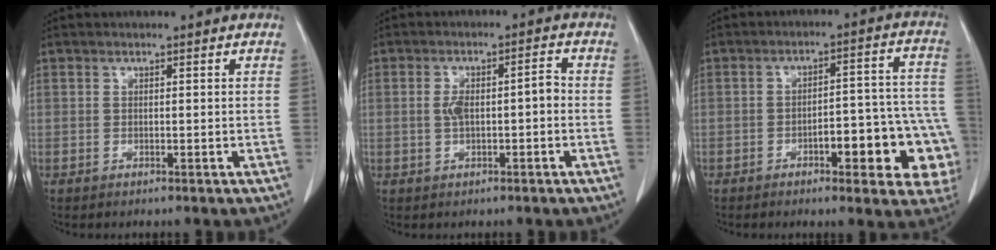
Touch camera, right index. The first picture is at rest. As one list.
[{"total": 4.7, "force": [-0.4, 1.6, 4.4], "torque": [-0.084, 0.021, -0.002]}, {"total": 14.2, "force": [-5.2, 4.4, 12.4], "torque": [-0.085, 0.040, -0.056]}]